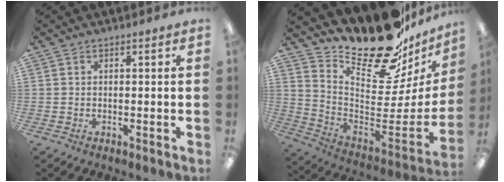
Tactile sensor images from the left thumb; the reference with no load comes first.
{"total": 22.9, "force": [19.5, 7.3, 9.6], "torque": [-0.129, -0.163, 0.335]}